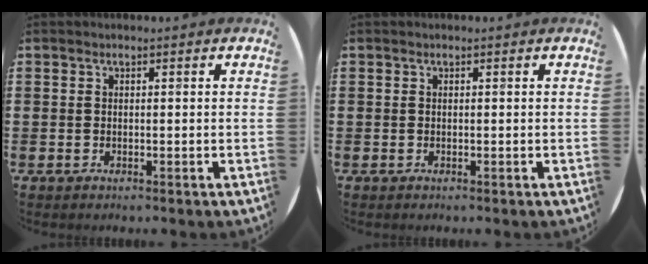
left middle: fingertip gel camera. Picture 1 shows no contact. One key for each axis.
{"total": 0.0}